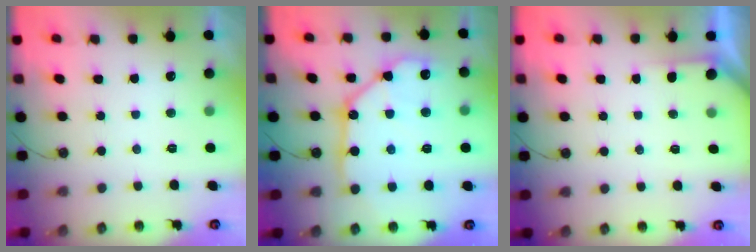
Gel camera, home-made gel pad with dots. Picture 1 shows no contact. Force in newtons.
{"total": 16.1, "press": 16.0, "slide": 2.0}
{"total": 1.7, "press": 1.6, "slide": 0.2}